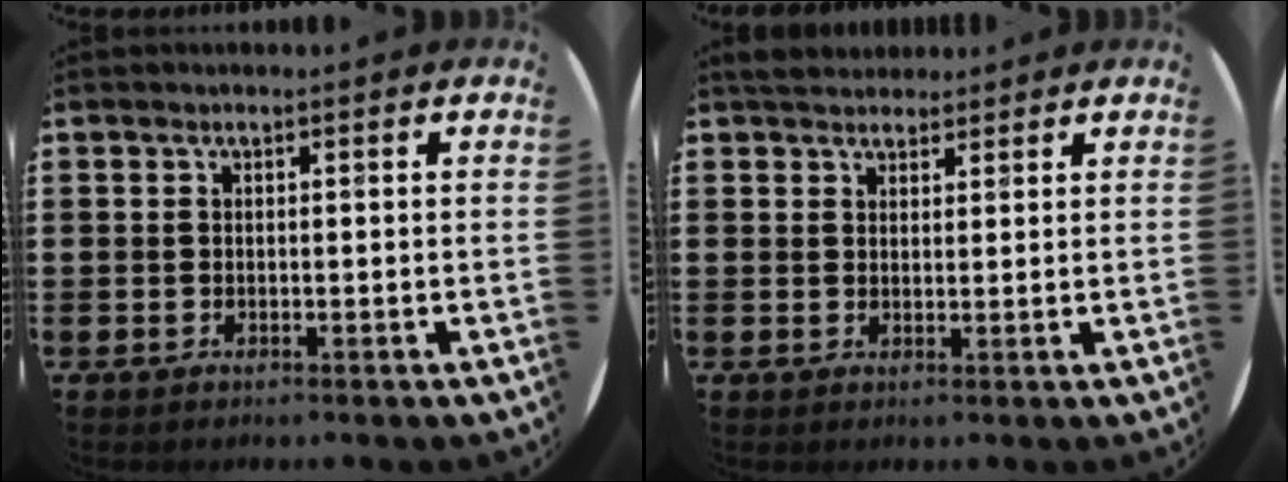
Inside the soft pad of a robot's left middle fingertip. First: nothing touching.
{"total": 2.9, "force": [2.8, 0.9, 0.2], "torque": [-0.008, 0.000, 0.053]}